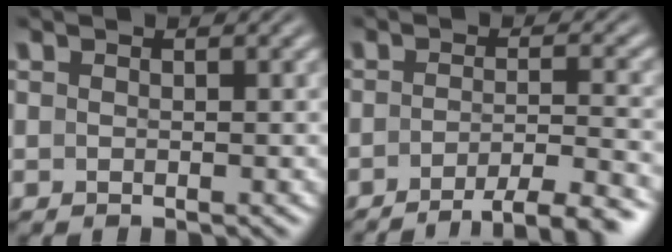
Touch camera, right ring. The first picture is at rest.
{"total": 6.4, "force": [-5.2, 1.4, 3.5], "torque": [-0.044, -0.013, -0.077]}